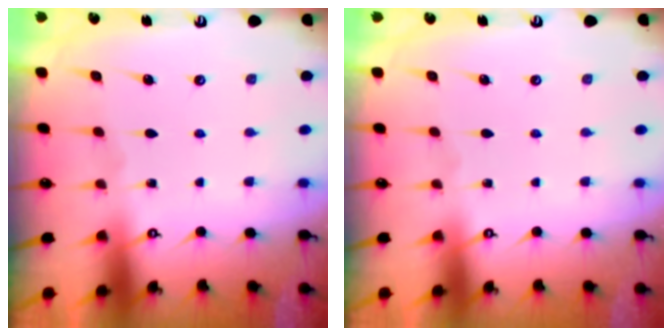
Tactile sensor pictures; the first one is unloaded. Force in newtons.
{"total": 0.0}